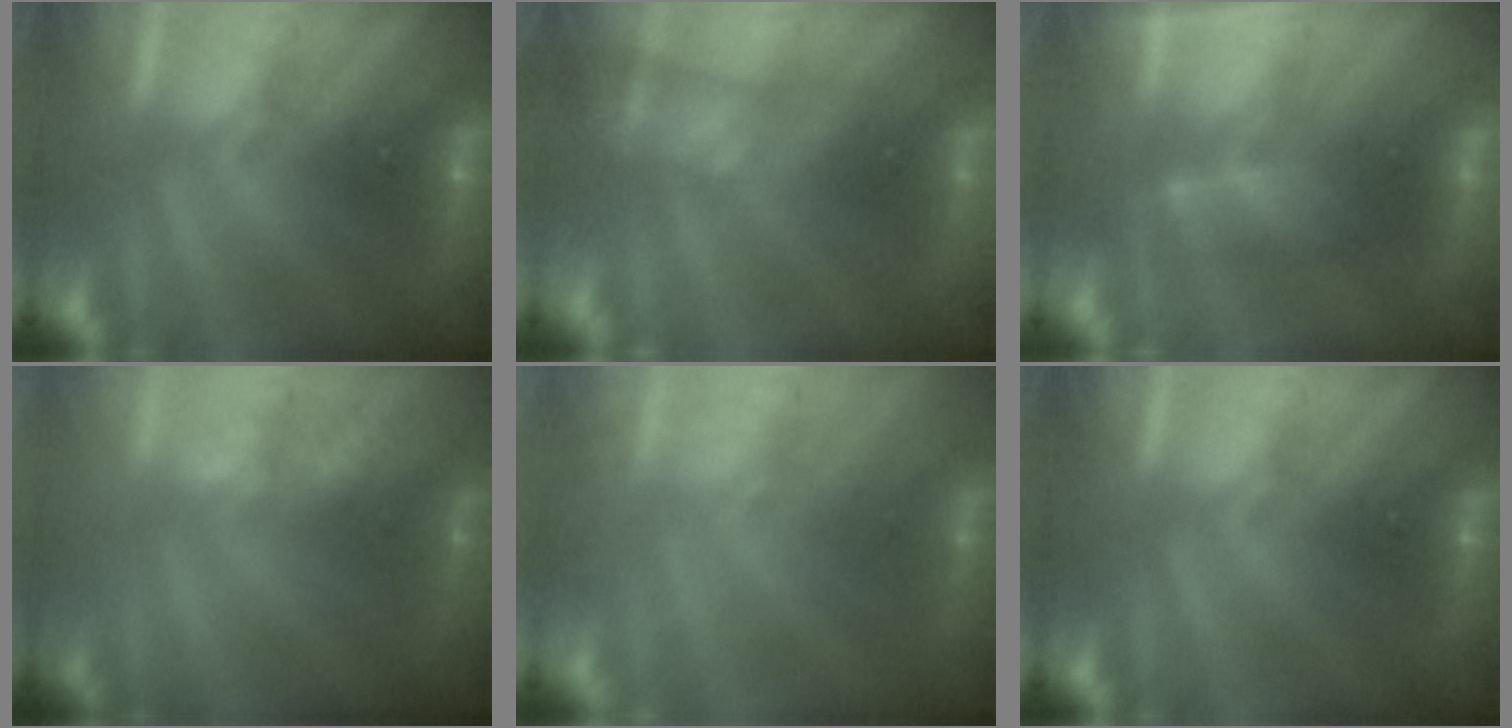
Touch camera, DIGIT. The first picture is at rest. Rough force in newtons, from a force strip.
{"total": 3.1}
{"total": 3.8}
{"total": 2.6}
{"total": 2.2}
{"total": 0.0}